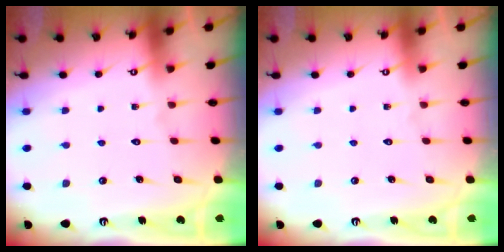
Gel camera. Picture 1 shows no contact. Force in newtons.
{"total": 0.0}